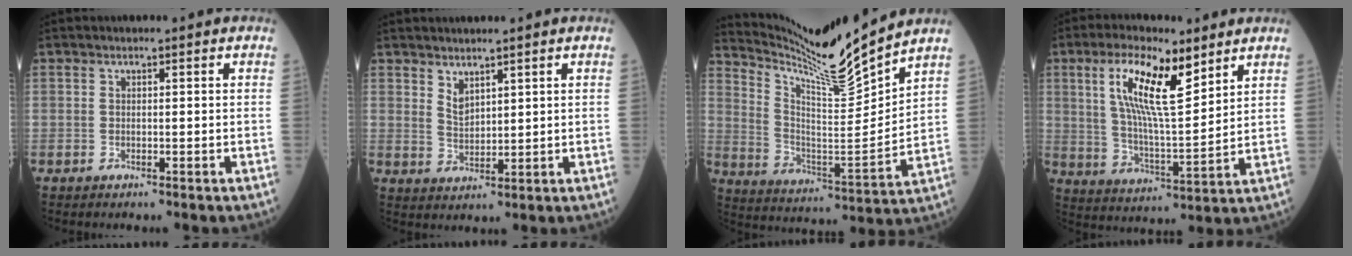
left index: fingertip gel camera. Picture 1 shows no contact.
{"total": 2.9, "force": [2.3, 1.1, 1.5], "torque": [-0.035, -0.005, 0.055]}
{"total": 14.4, "force": [13.4, -2.2, 5.0], "torque": [-0.103, -0.038, 0.236]}
{"total": 12.5, "force": [6.6, 2.7, 10.2], "torque": [-0.201, 0.012, 0.124]}